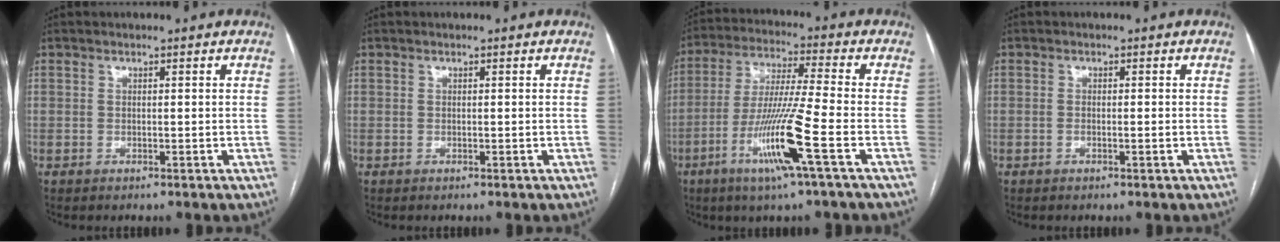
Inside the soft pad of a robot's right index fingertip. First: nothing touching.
{"total": 0.0}
{"total": 12.6, "force": [-5.1, -1.3, 11.4], "torque": [-0.227, -0.019, -0.102]}
{"total": 1.0, "force": [-0.3, 0.2, 1.0], "torque": [-0.018, 0.000, -0.003]}